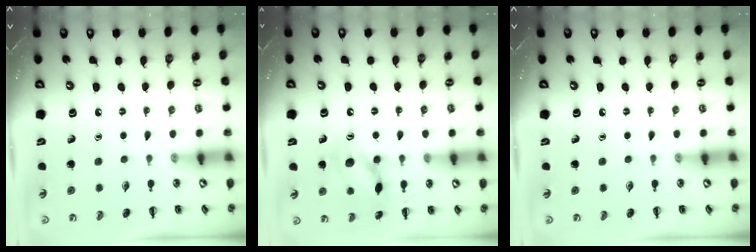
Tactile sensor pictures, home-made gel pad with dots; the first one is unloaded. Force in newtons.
{"total": 12.8, "press": 12.8, "slide": 1.2}
{"total": 0.0}